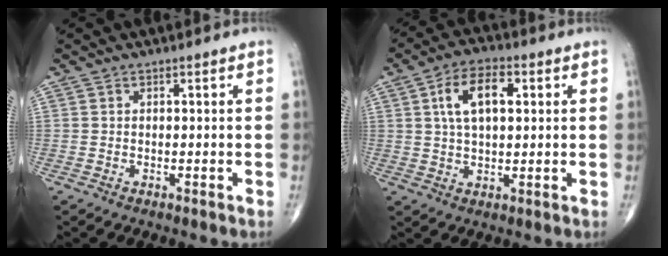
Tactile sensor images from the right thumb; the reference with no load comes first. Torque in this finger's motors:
{"motor_torque": [0.08, 0.08, 1.15, 0.43, 0.06]}